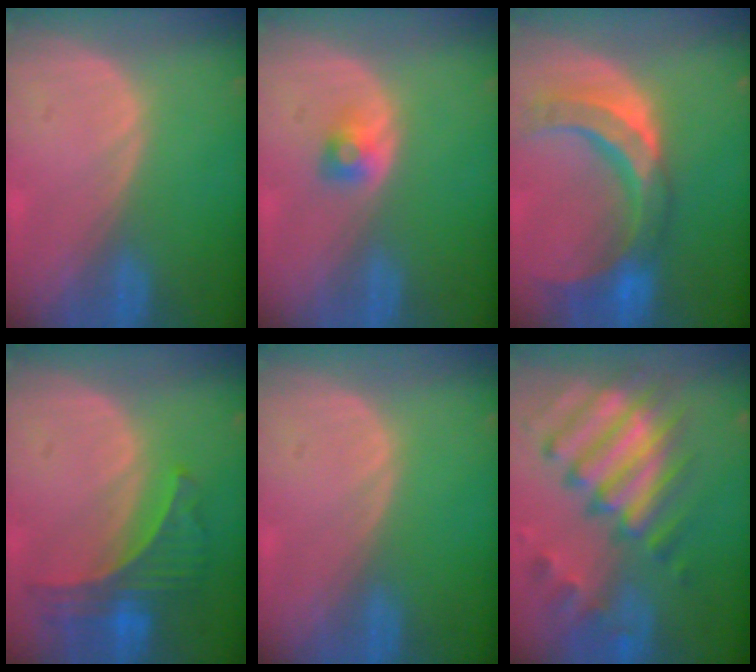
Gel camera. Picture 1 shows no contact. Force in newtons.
{"total": 2.2, "press": 2.2, "slide": 0.3}
{"total": 11.2, "press": 9.6, "slide": 5.9}
{"total": 7.4, "press": 6.5, "slide": 3.5}
{"total": 0.0}
{"total": 12.8, "press": 10.6, "slide": 7.1}